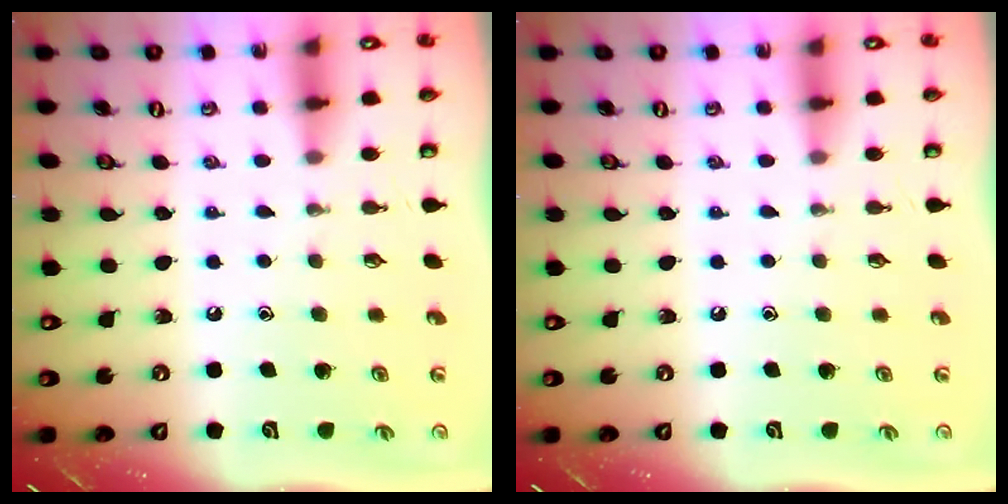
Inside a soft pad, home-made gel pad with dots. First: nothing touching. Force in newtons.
{"total": 0.0}